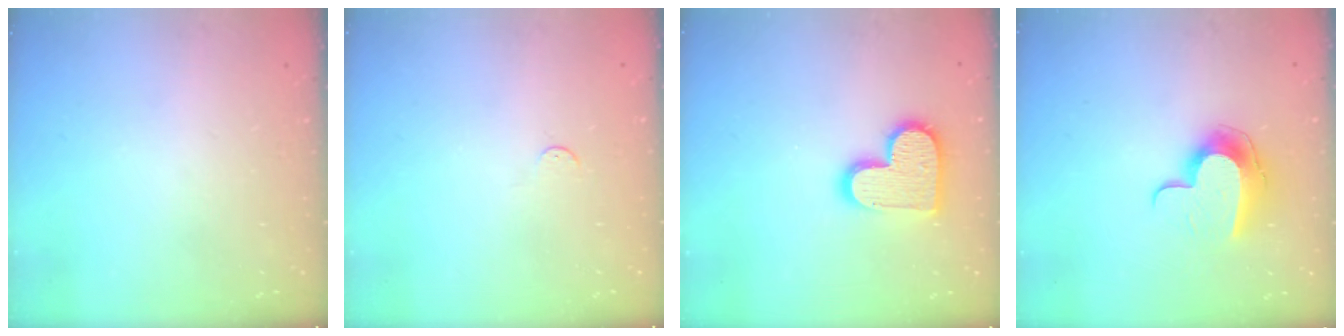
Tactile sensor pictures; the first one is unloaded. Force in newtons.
{"total": 2.9, "press": 2.9, "slide": 0.4}
{"total": 14.5, "press": 14.5, "slide": 0.9}
{"total": 11.5, "press": 11.5, "slide": 0.5}